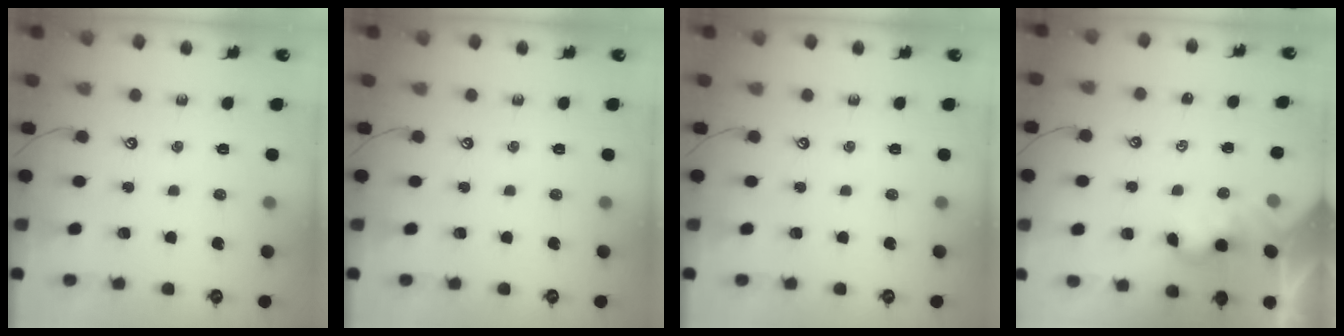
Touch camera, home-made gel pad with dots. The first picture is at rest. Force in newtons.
{"total": 0.0}
{"total": 0.0}
{"total": 2.2, "press": 2.2, "slide": 0.2}